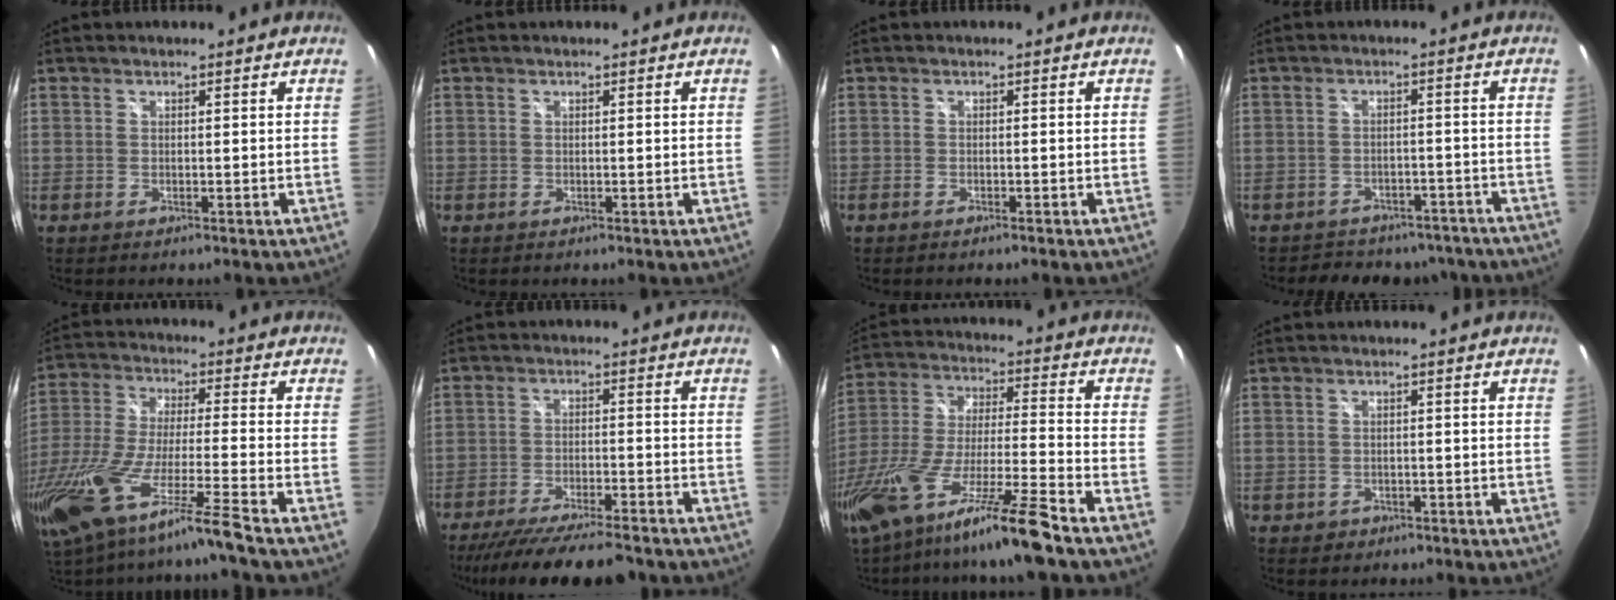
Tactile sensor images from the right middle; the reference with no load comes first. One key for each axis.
{"total": 0.0}
{"total": 1.2, "fx": -1.0, "fy": 0.1, "fz": 0.6, "tx": -0.013, "ty": 0.001, "tz": -0.018}
{"total": 14.3, "fx": -12.0, "fy": 6.7, "fz": 4.0, "tx": -0.091, "ty": 0.018, "tz": -0.141}
{"total": 18.4, "fx": -13.4, "fy": -1.3, "fz": 12.5, "tx": -0.229, "ty": -0.064, "tz": -0.234}
{"total": 16.8, "fx": -14.4, "fy": 2.6, "fz": 8.2, "tx": -0.161, "ty": -0.032, "tz": -0.222}
{"total": 22.1, "fx": -16.2, "fy": 0.1, "fz": 15.0, "tx": -0.287, "ty": -0.048, "tz": -0.289}
{"total": 1.5, "fx": -0.6, "fy": 1.4, "fz": 0.3, "tx": -0.009, "ty": -0.002, "tz": -0.007}